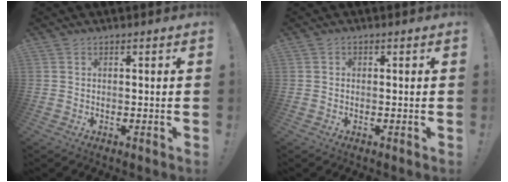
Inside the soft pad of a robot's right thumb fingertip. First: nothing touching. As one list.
[{"total": 0.7, "force": [-0.1, 0.6, 0.3], "torque": [0.004, -0.001, -0.004]}]